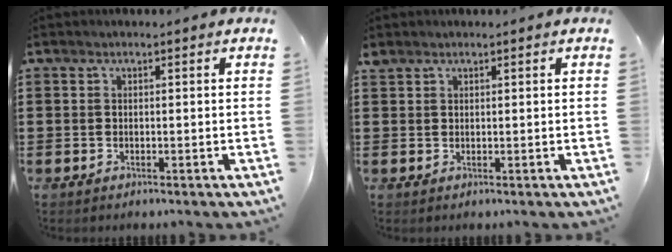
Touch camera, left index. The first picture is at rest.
{"total": 1.0, "force": [0.9, 0.4, 0.2], "torque": [-0.007, 0.002, 0.018]}